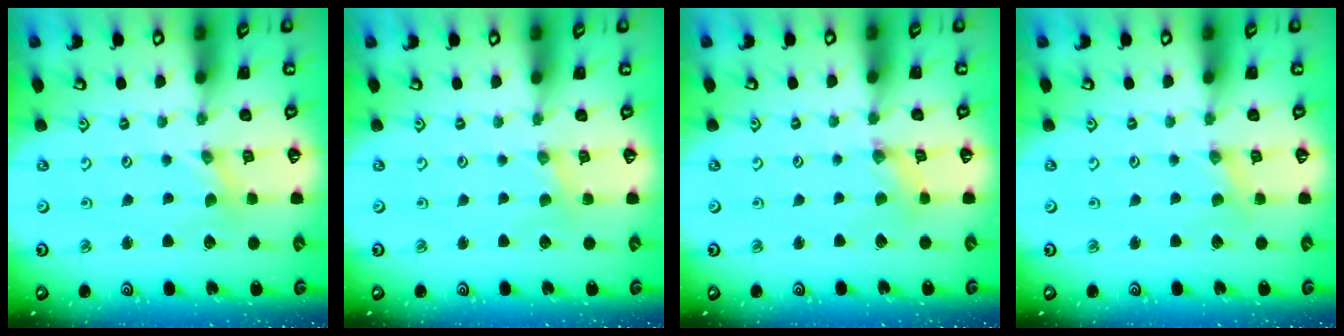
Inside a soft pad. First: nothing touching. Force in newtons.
{"total": 0.8, "press": 0.8, "slide": 0.2}
{"total": 1.1, "press": 1.1, "slide": 0.1}
{"total": 0.7, "press": 0.7, "slide": 0.1}